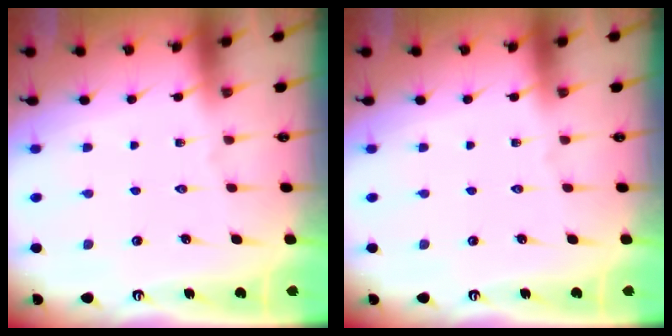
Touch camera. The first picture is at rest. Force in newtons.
{"total": 0.0}